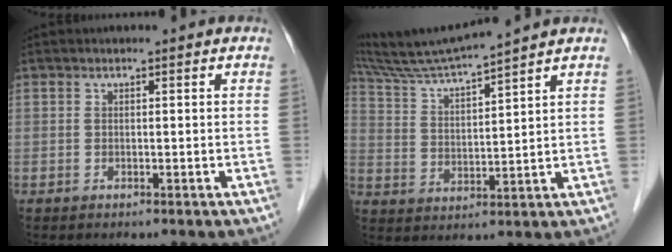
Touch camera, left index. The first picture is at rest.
{"total": 11.7, "force": [10.8, -1.6, 4.3], "torque": [-0.092, 0.009, 0.200]}